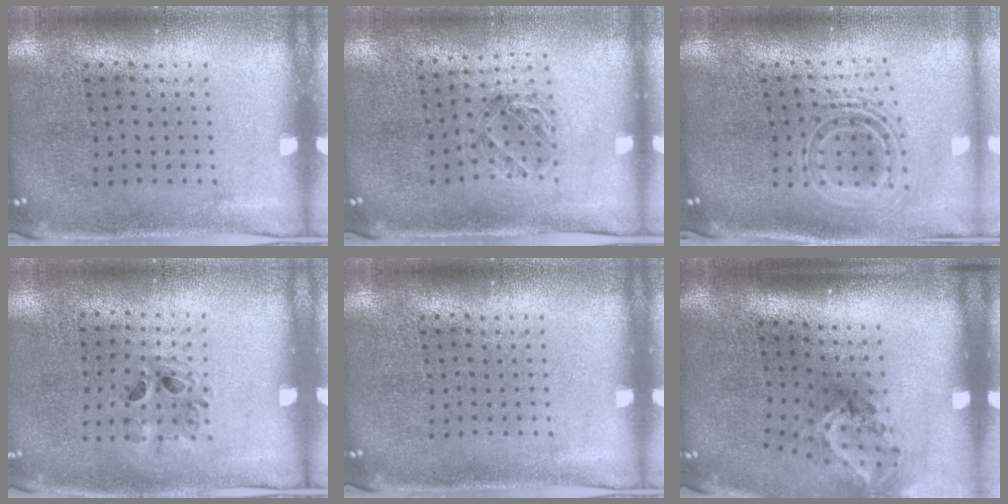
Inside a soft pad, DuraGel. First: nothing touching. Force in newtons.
{"total": 1.0, "press": 1.0, "slide": 0.2}
{"total": 2.3, "press": 1.7, "slide": 1.6}
{"total": 0.9, "press": 0.9, "slide": 0.1}
{"total": 0.0}
{"total": 2.1, "press": 1.3, "slide": 1.6}